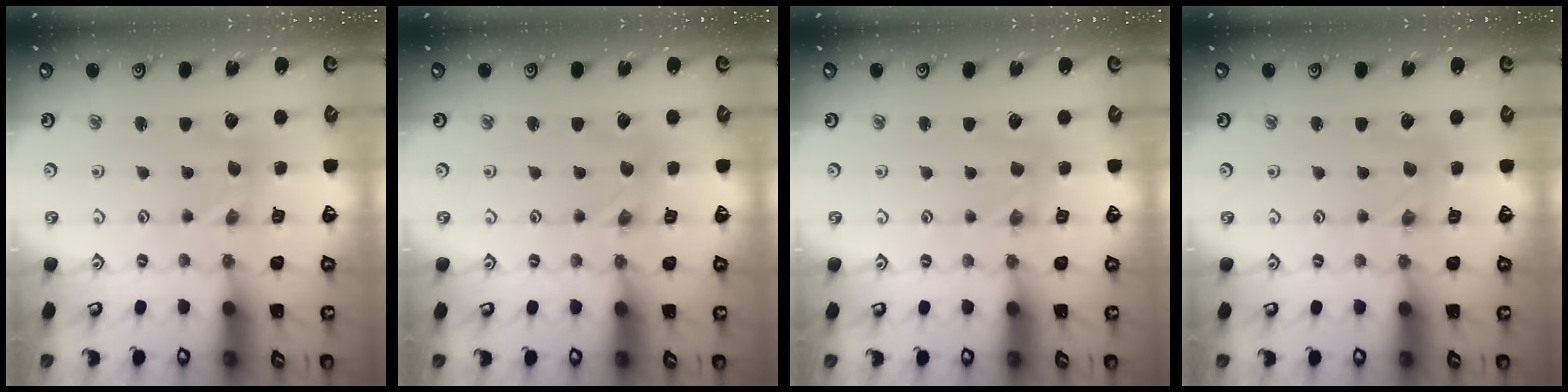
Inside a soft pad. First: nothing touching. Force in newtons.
{"total": 0.0}
{"total": 2.5, "press": 2.4, "slide": 0.6}
{"total": 0.0}